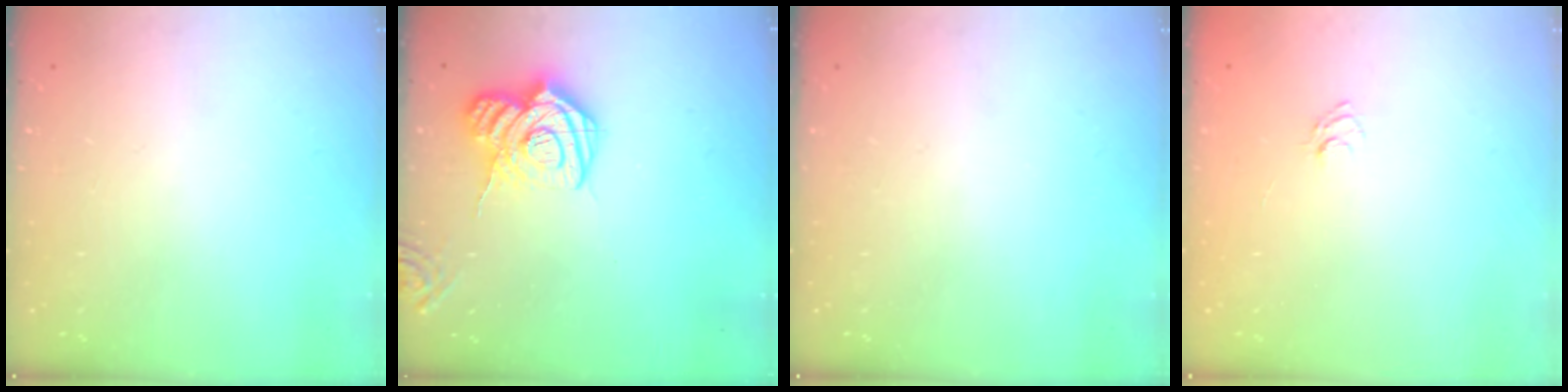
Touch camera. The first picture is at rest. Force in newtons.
{"total": 14.7, "press": 14.6, "slide": 1.5}
{"total": 0.0}
{"total": 3.7, "press": 3.5, "slide": 1.3}